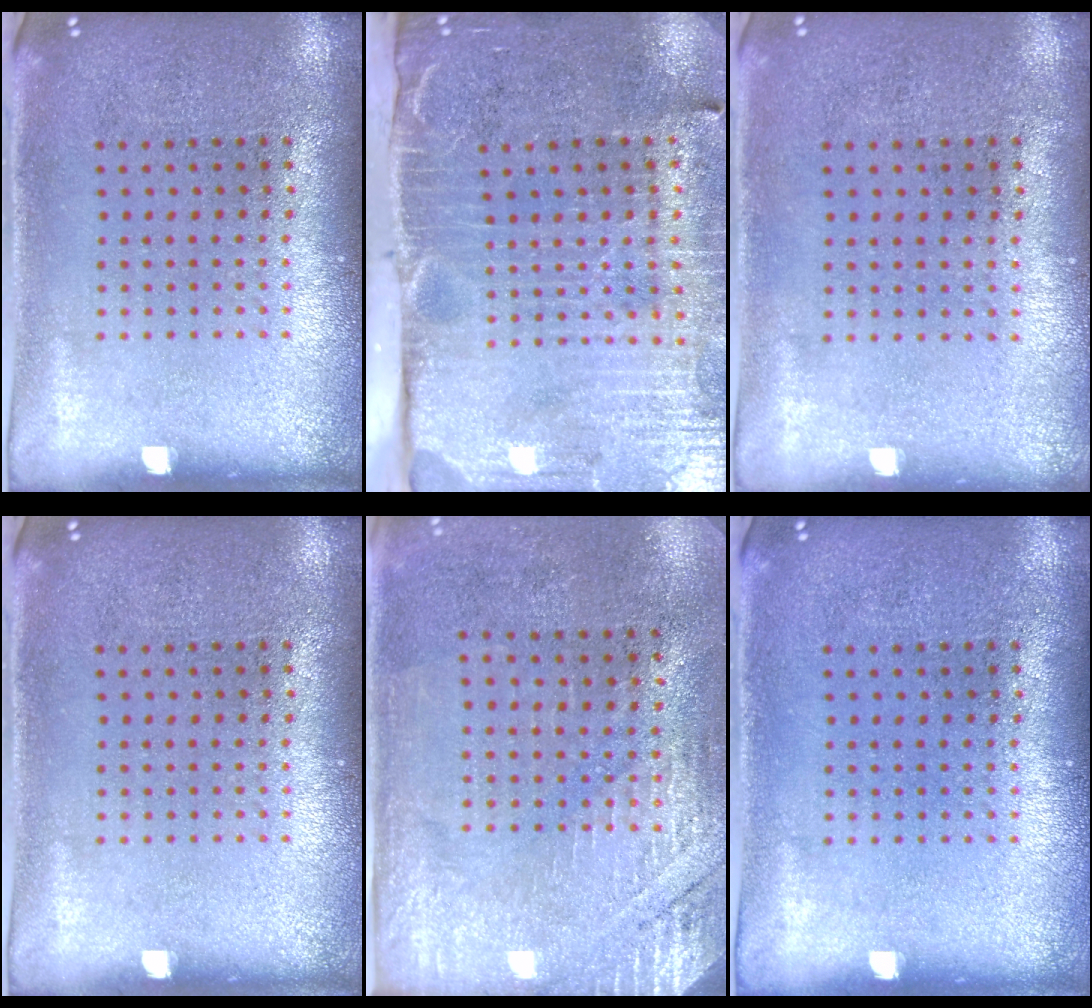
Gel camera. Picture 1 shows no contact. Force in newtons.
{"total": 4.8, "press": 3.9, "slide": 2.7}
{"total": 0.0}
{"total": 0.0}
{"total": 2.7, "press": 2.4, "slide": 1.2}
{"total": 0.0}